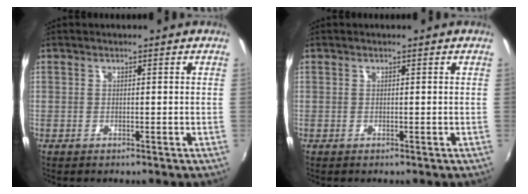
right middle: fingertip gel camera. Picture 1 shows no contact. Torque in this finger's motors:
{"motor_torque": [-0.15, 0.09, 0.02, 0.01]}